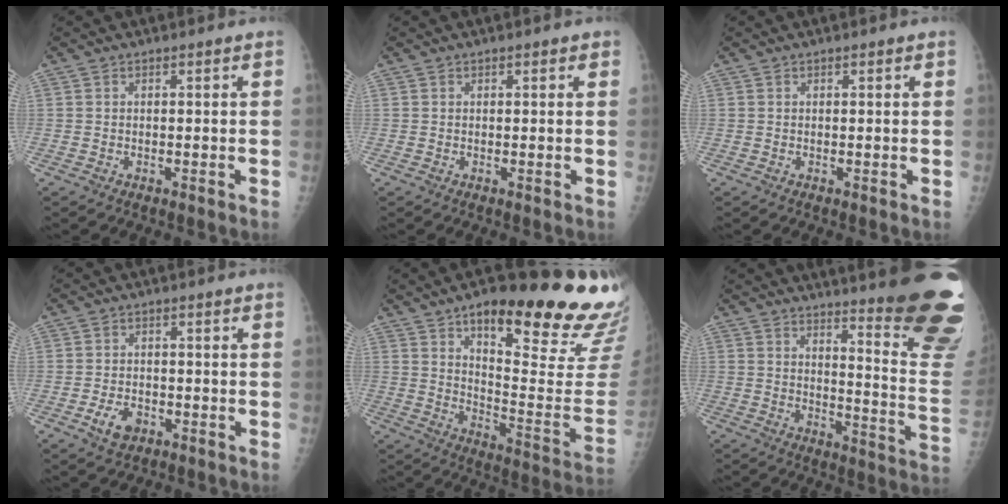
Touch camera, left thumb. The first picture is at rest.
{"total": 1.0, "force": [0.5, 0.5, 0.7], "torque": [-0.001, 0.001, 0.003]}
{"total": 0.5, "force": [0.3, 0.2, 0.4], "torque": [-0.001, 0.001, 0.002]}
{"total": 4.4, "force": [-2.1, 2.8, 2.6], "torque": [-0.042, 0.009, -0.034]}
{"total": 27.8, "force": [18.1, 7.1, 19.9], "torque": [-0.228, -0.089, 0.254]}
{"total": 22.9, "force": [18.1, 2.3, 13.9], "torque": [-0.157, -0.167, 0.217]}